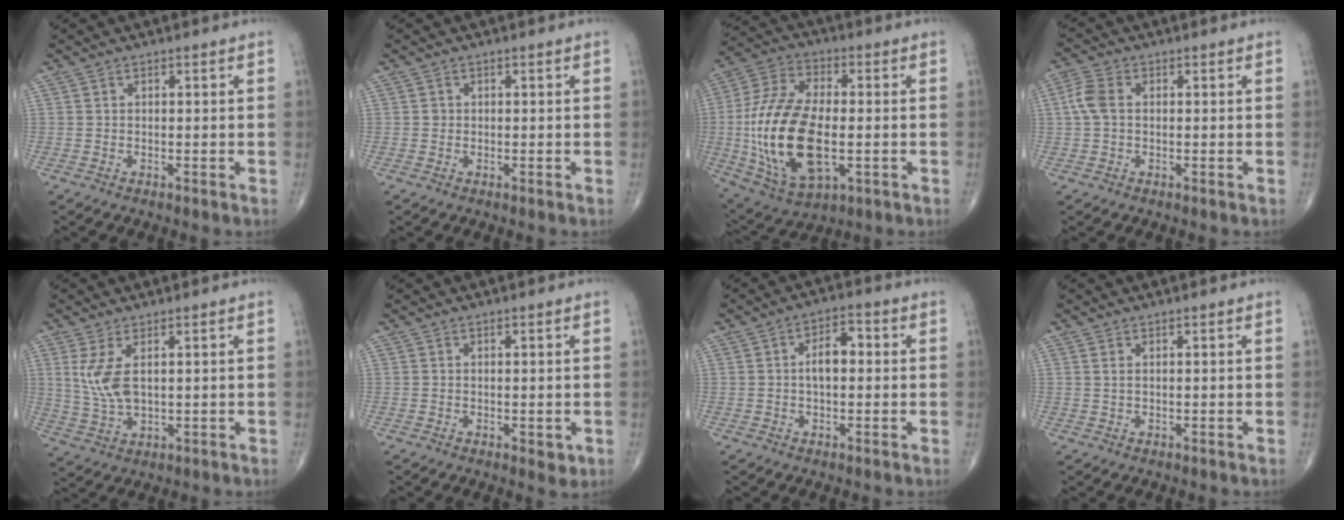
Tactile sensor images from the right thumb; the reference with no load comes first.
{"total": 0.7, "force": [0.0, 0.7, 0.1], "torque": [0.003, 0.002, 0.001]}
{"total": 22.6, "force": [-2.6, 11.6, 19.2], "torque": [-0.397, 0.001, -0.033]}
{"total": 4.5, "force": [0.4, 2.9, 3.4], "torque": [-0.089, 0.013, 0.003]}
{"total": 6.9, "force": [1.8, 3.2, 5.8], "torque": [-0.130, -0.008, 0.048]}
{"total": 2.0, "force": [-0.3, 1.1, 1.6], "torque": [-0.012, -0.004, -0.001]}
{"total": 5.5, "force": [0.3, 3.0, 4.7], "torque": [-0.072, 0.016, -0.002]}
{"total": 0.8, "force": [0.4, 0.3, 0.7], "torque": [-0.016, 0.004, 0.011]}